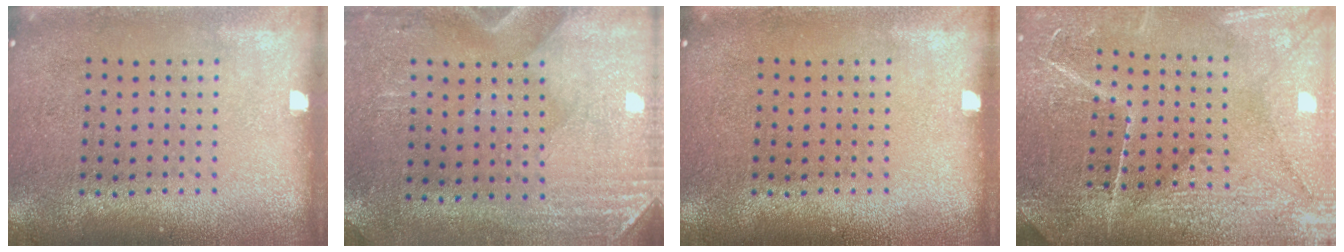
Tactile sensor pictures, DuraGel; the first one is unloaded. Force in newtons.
{"total": 2.9, "press": 2.5, "slide": 1.5}
{"total": 0.0}
{"total": 3.8, "press": 3.7, "slide": 1.1}